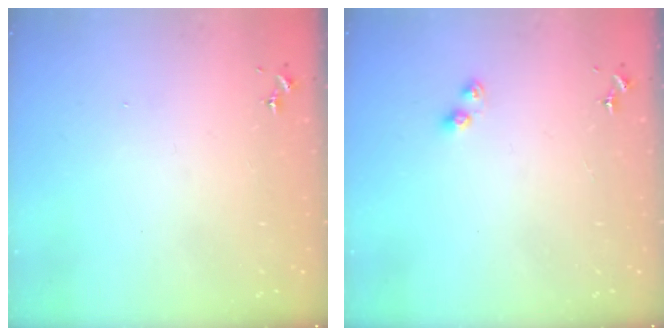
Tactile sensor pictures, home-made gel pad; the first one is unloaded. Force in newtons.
{"total": 3.8, "press": 3.8, "slide": 0.4}